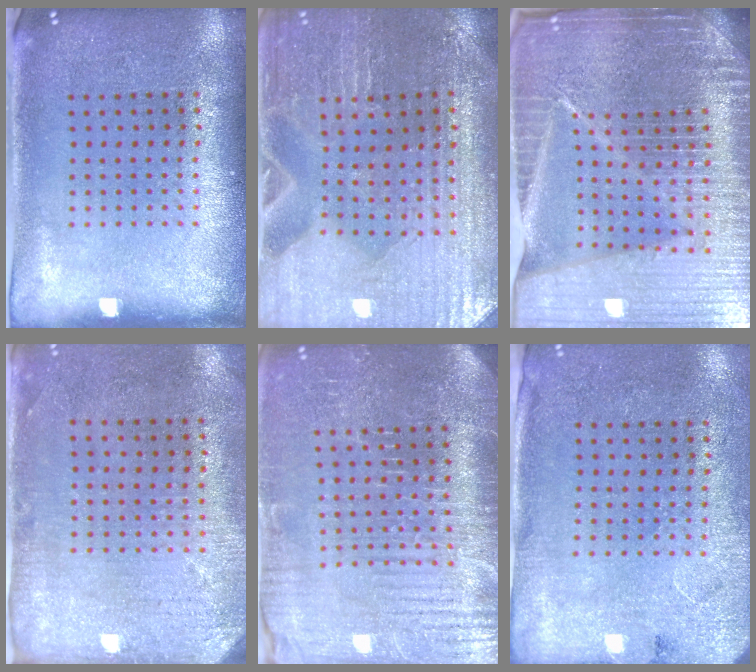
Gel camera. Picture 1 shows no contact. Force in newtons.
{"total": 1.7, "press": 1.7, "slide": 0.2}
{"total": 7.0, "press": 6.0, "slide": 3.6}
{"total": 2.9, "press": 2.4, "slide": 1.7}
{"total": 4.5, "press": 4.3, "slide": 1.2}
{"total": 2.6, "press": 2.2, "slide": 1.5}